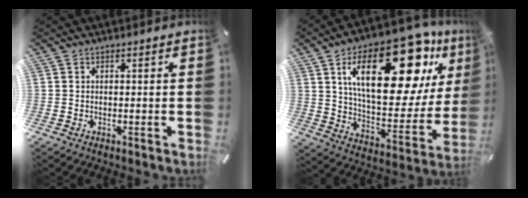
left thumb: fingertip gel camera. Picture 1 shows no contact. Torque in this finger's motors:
{"motor_torque": [3.00, 2.01, 2.53, -0.25, 0.85]}